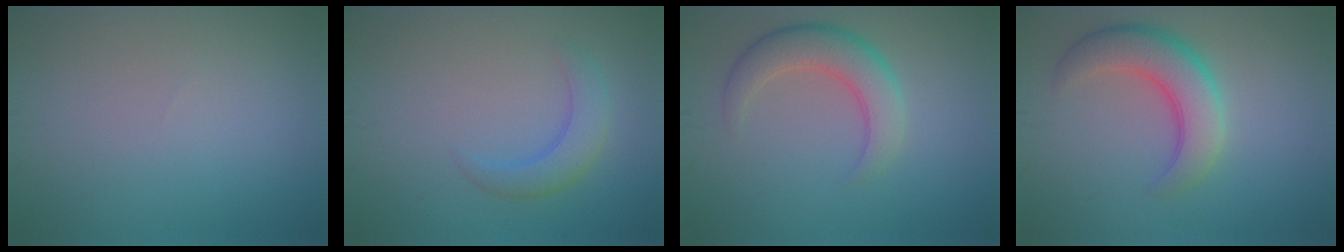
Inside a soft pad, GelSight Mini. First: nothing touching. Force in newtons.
{"total": 2.7, "press": 2.7, "slide": 0.1}
{"total": 4.3, "press": 4.3, "slide": 0.2}
{"total": 5.5, "press": 5.5, "slide": 0.3}